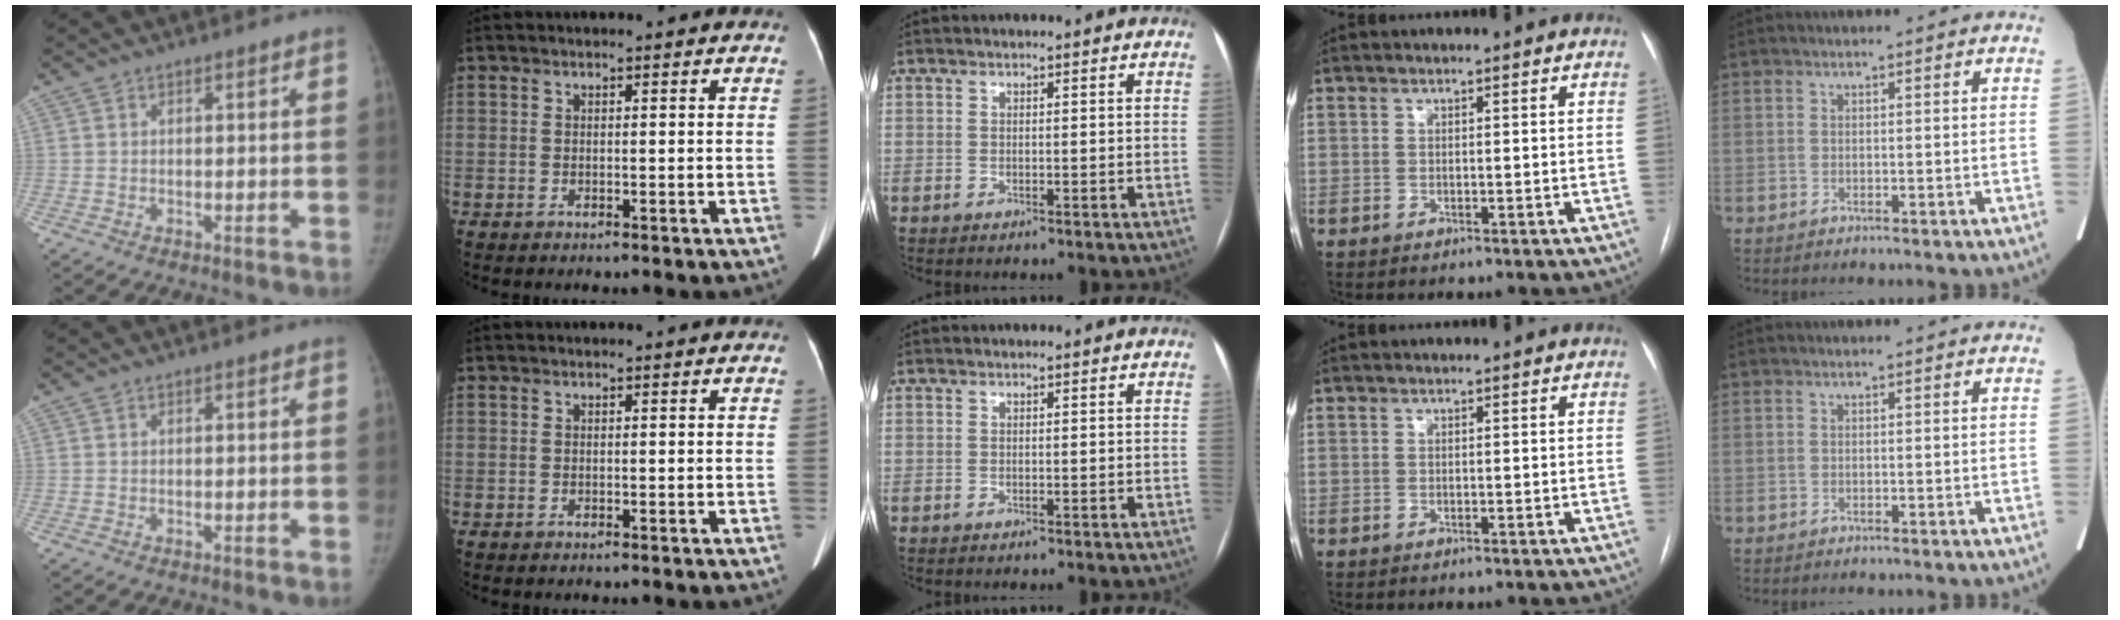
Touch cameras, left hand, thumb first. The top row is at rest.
{}